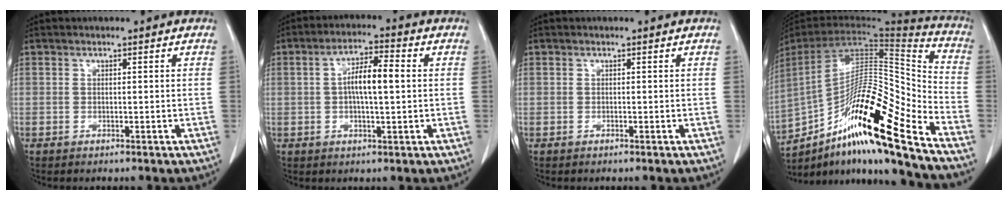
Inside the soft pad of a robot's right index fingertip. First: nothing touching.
{"total": 6.6, "force": [0.4, 1.5, 6.4], "torque": [-0.123, 0.011, 0.004]}
{"total": 0.0}
{"total": 22.9, "force": [-14.9, 1.5, 17.3], "torque": [-0.270, 0.002, -0.261]}